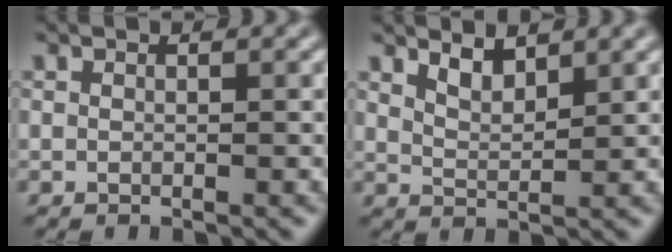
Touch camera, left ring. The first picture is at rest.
{"total": 2.2, "force": [1.8, 0.5, 1.1], "torque": [-0.021, -0.006, 0.036]}